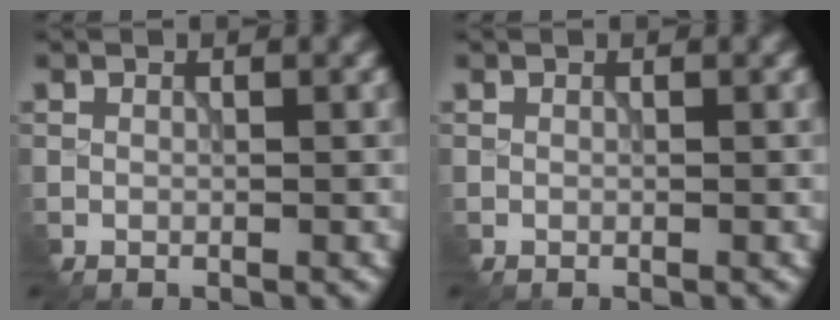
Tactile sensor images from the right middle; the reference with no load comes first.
{"total": 0.0}